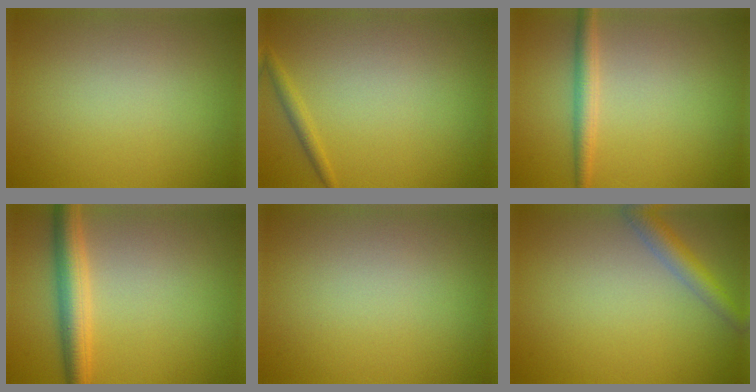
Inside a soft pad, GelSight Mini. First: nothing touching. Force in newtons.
{"total": 1.1, "press": 1.1, "slide": 0.0}
{"total": 2.1, "press": 2.1, "slide": 0.0}
{"total": 4.3, "press": 4.3, "slide": 0.1}
{"total": 0.0}
{"total": 2.8, "press": 2.8, "slide": 0.2}